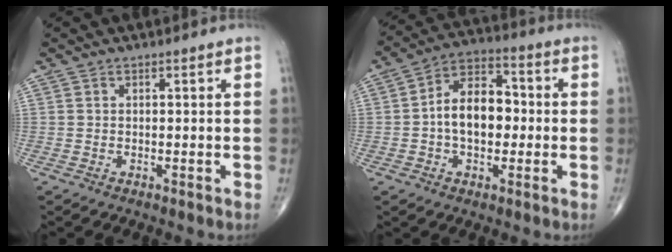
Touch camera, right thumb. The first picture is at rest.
{"total": 11.5, "force": [-0.6, 7.2, 8.9], "torque": [-0.125, 0.032, -0.022]}